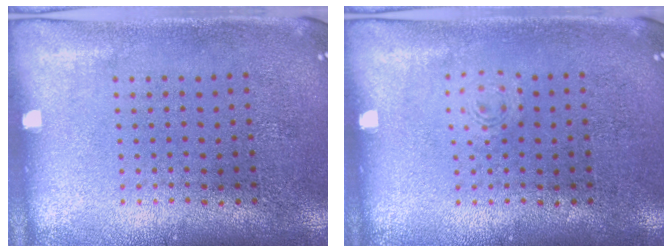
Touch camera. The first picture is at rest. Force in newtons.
{"total": 0.6, "press": 0.6, "slide": 0.1}